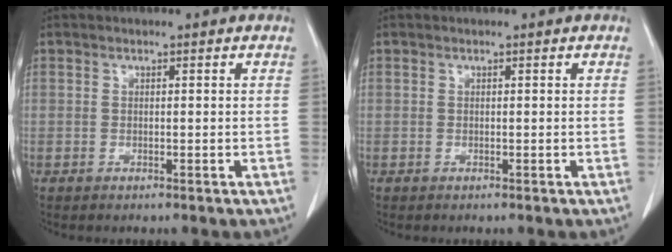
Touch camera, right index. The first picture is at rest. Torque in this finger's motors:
{"motor_torque": [0.00, 0.00, 0.00, 0.00]}